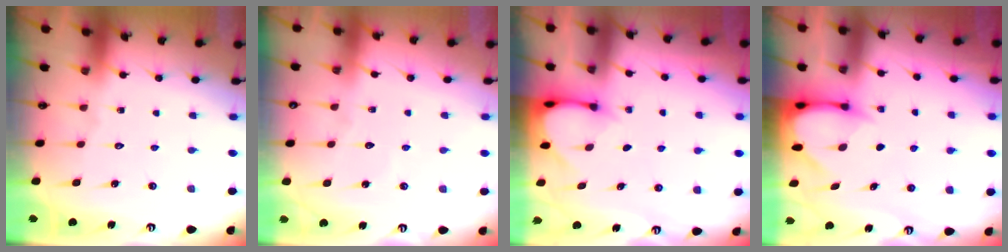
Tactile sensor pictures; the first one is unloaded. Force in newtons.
{"total": 2.3, "press": 2.2, "slide": 0.3}
{"total": 3.0, "press": 3.0, "slide": 0.2}
{"total": 3.4, "press": 3.4, "slide": 0.3}